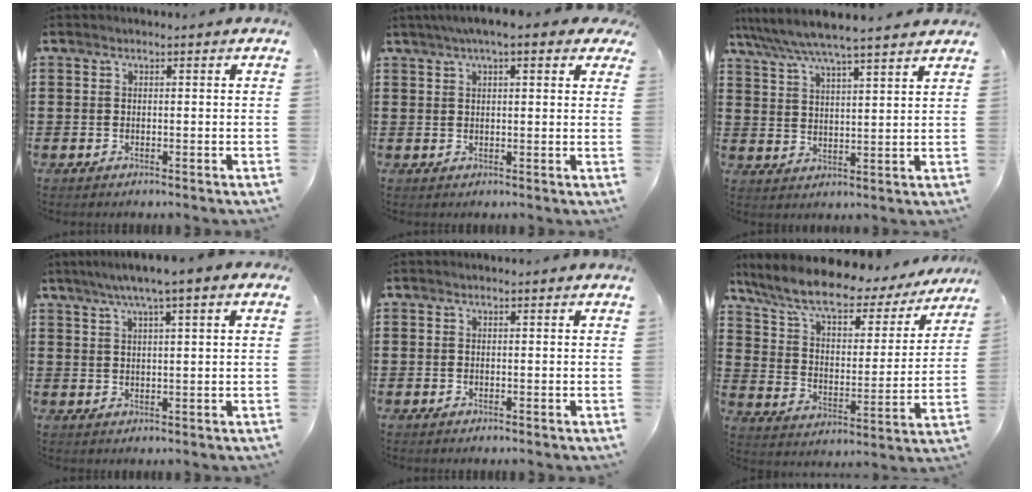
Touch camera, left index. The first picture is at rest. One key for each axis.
{"total": 4.5, "fx": 2.8, "fy": 0.8, "fz": 3.4, "tx": -0.073, "ty": 0.009, "tz": 0.049}
{"total": 5.9, "fx": 5.4, "fy": -0.1, "fz": 2.5, "tx": -0.068, "ty": -0.026, "tz": 0.092}
{"total": 4.0, "fx": 2.2, "fy": -0.1, "fz": 3.3, "tx": -0.066, "ty": 0.001, "tz": 0.037}
{"total": 0.0}
{"total": 8.9, "fx": 7.4, "fy": 2.0, "fz": 4.4, "tx": -0.116, "ty": -0.042, "tz": 0.125}